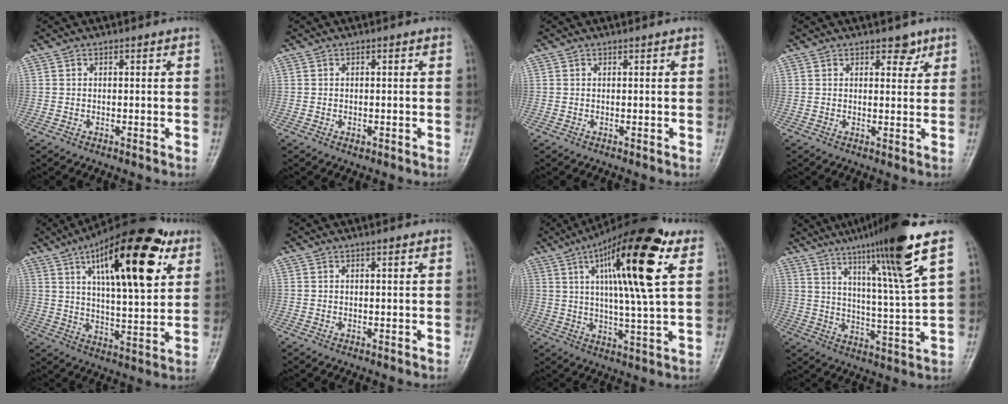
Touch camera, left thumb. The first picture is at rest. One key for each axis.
{"total": 1.2, "fx": -0.4, "fy": 0.8, "fz": 0.8, "tx": -0.009, "ty": 0.001, "tz": -0.005}
{"total": 0.0}
{"total": 3.1, "fx": 2.0, "fy": 1.7, "fz": 1.6, "tx": -0.001, "ty": -0.010, "tz": 0.027}
{"total": 23.9, "fx": 10.3, "fy": 8.6, "fz": 19.8, "tx": -0.278, "ty": -0.019, "tz": 0.156}
{"total": 1.0, "fx": 0.5, "fy": 0.3, "fz": 0.8, "tx": -0.013, "ty": 0.001, "tz": 0.006}
{"total": 20.1, "fx": 7.6, "fy": 4.3, "fz": 18.1, "tx": -0.285, "ty": -0.011, "tz": 0.117}
{"total": 17.7, "fx": 10.7, "fy": -0.2, "fz": 14.1, "tx": -0.221, "ty": -0.050, "tz": 0.168}